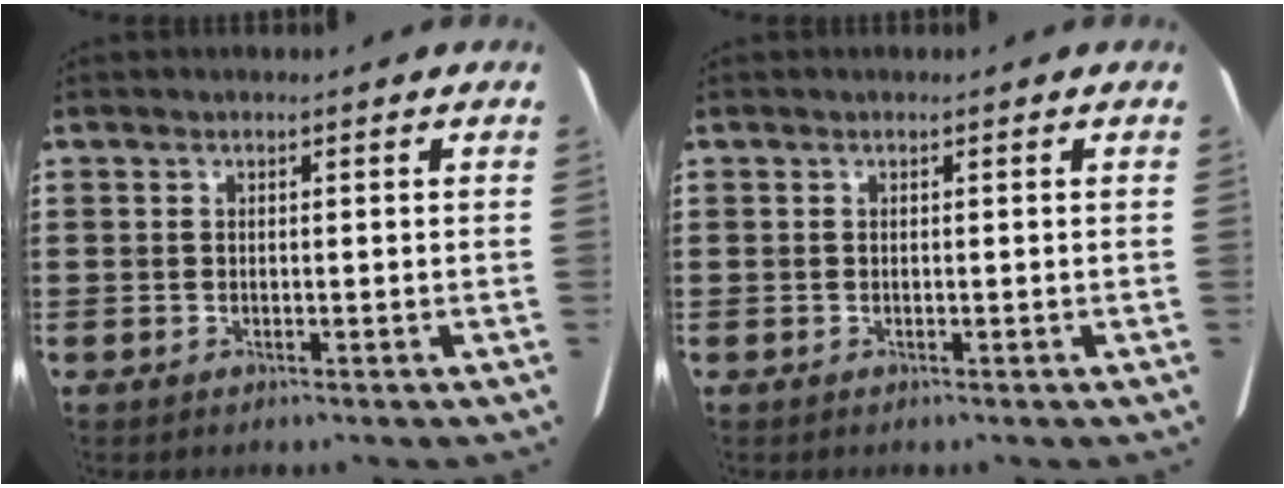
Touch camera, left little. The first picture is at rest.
{"total": 0.0}